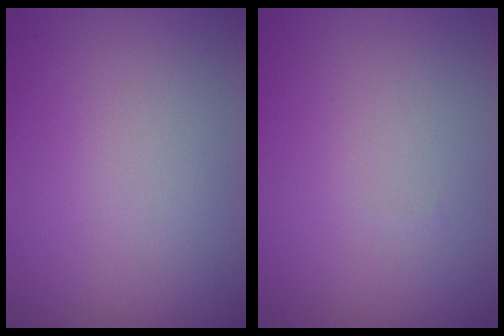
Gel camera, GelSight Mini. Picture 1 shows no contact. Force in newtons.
{"total": 0.0}